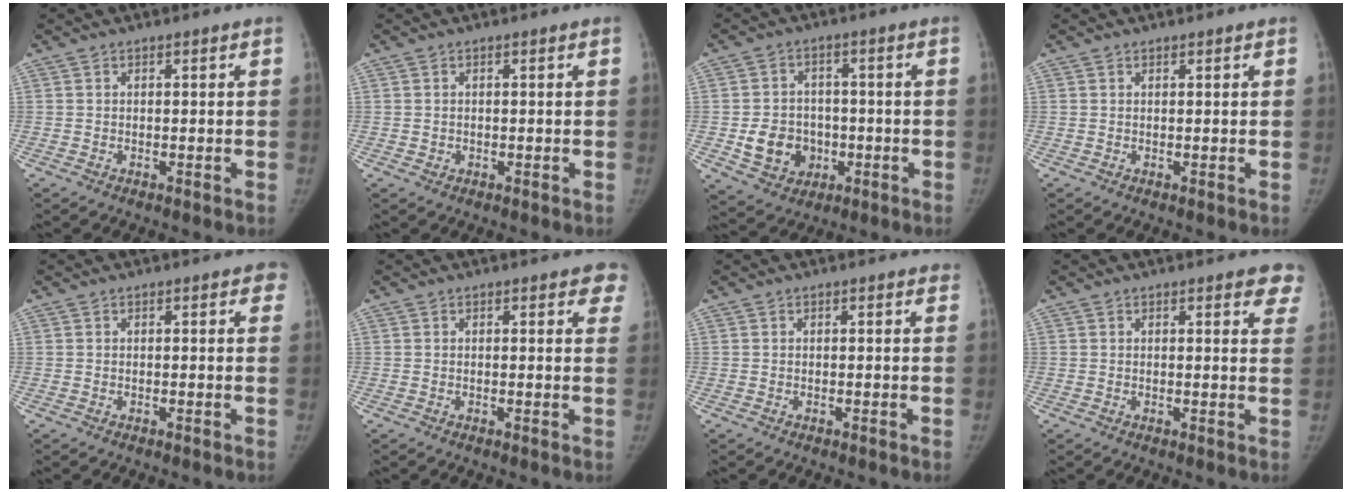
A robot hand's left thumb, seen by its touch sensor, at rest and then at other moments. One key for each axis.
{"total": 0.8, "fx": -0.1, "fy": 0.8, "fz": 0.1, "tx": 0.001, "ty": 0.001, "tz": -0.001}
{"total": 9.3, "fx": -2.0, "fy": 8.0, "fz": 4.3, "tx": -0.038, "ty": 0.009, "tz": -0.023}
{"total": 0.0}
{"total": 1.9, "fx": 1.1, "fy": 1.0, "fz": 1.2, "tx": 0.005, "ty": 0.000, "tz": 0.006}
{"total": 3.7, "fx": 2.7, "fy": 1.6, "fz": 1.9, "tx": 0.010, "ty": -0.007, "tz": 0.018}
{"total": 0.6, "fx": 0.4, "fy": 0.3, "fz": 0.2, "tx": 0.000, "ty": 0.000, "tz": 0.001}
{"total": 5.1, "fx": 3.8, "fy": 1.8, "fz": 2.9, "tx": -0.002, "ty": -0.013, "tz": 0.030}